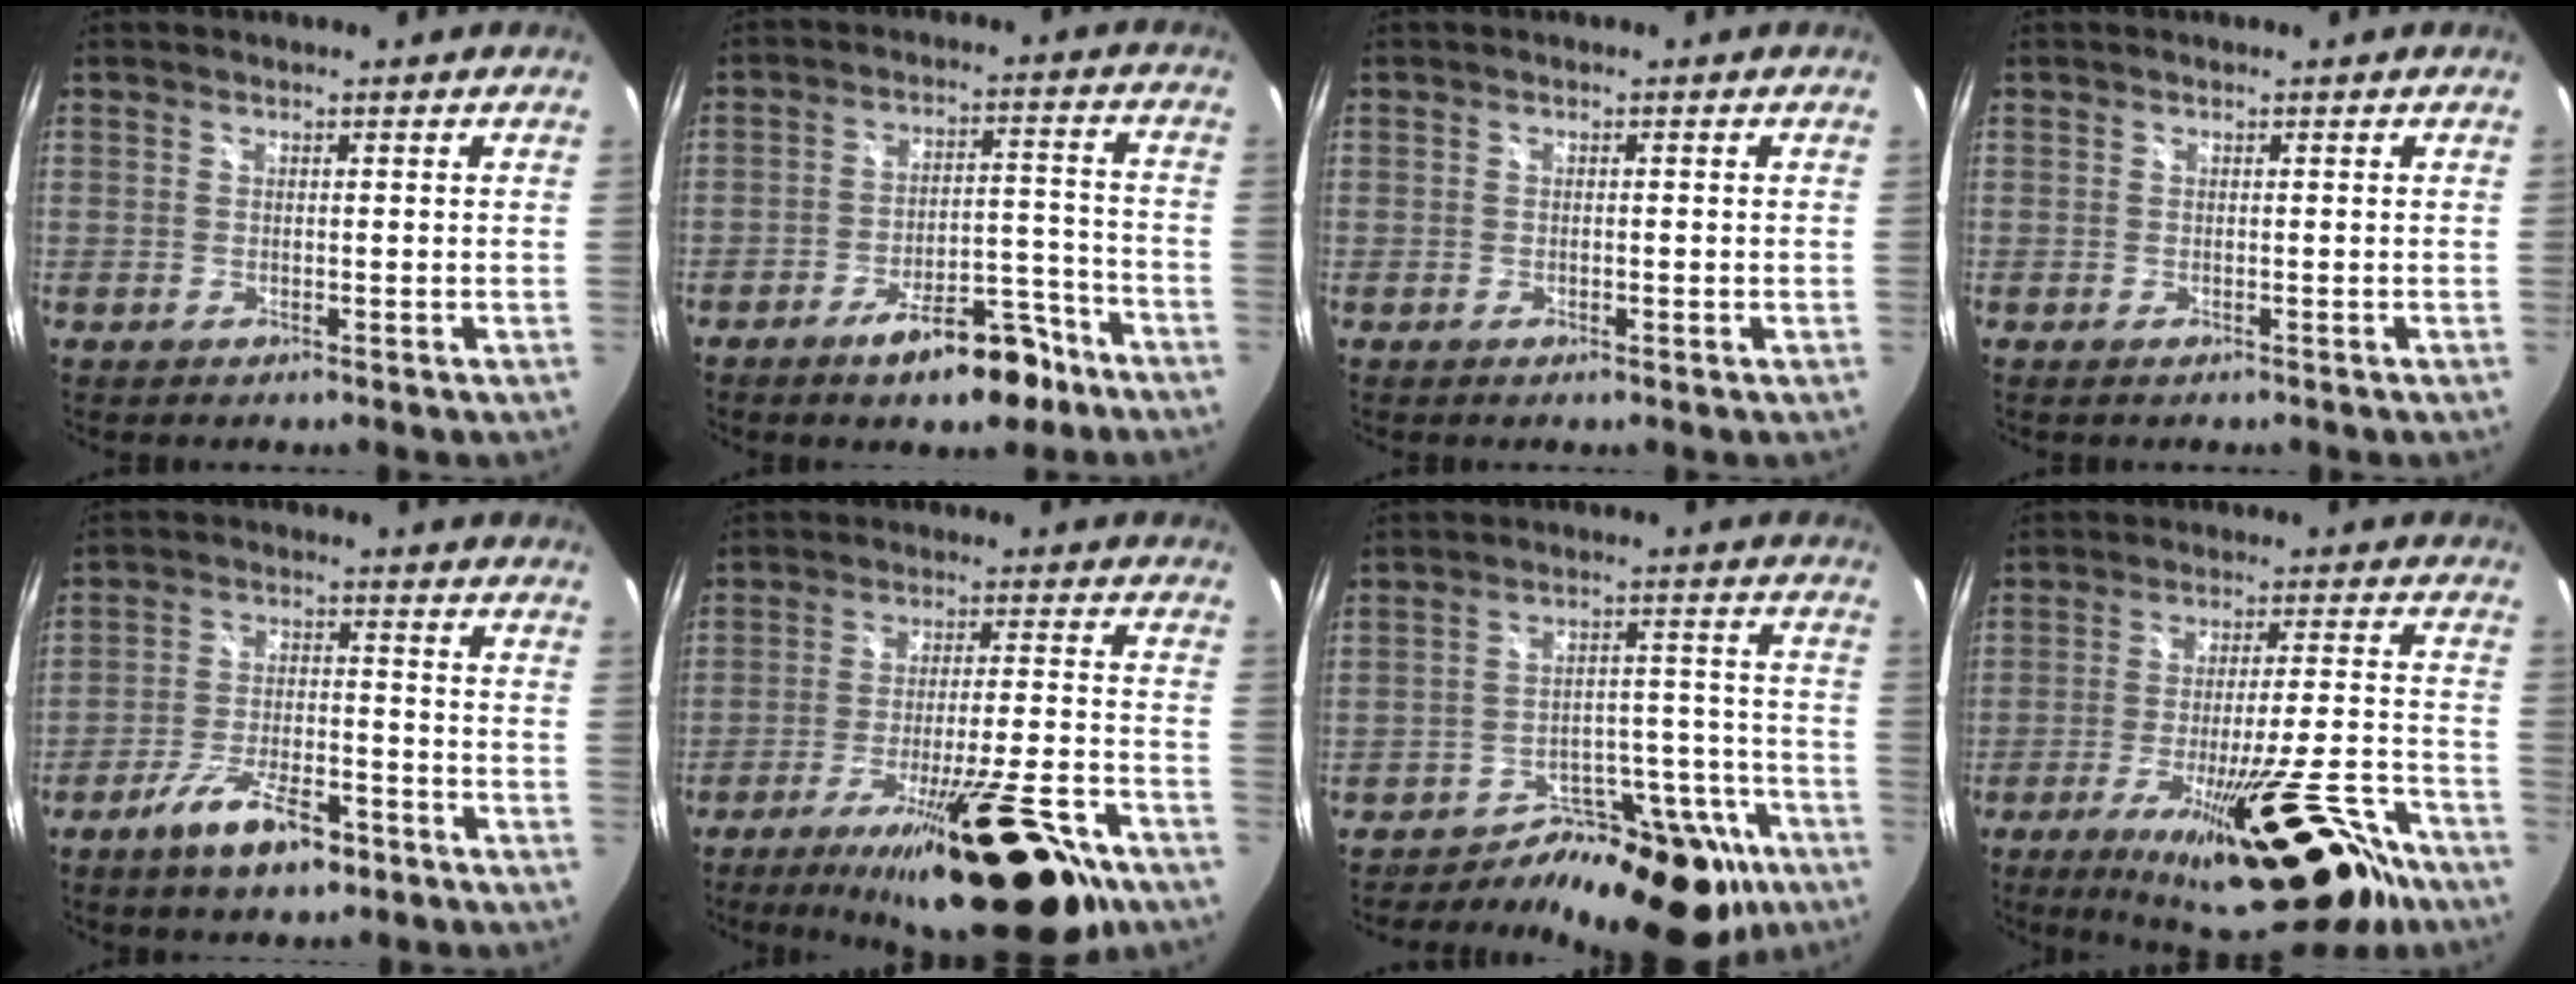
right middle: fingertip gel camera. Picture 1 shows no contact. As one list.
[{"total": 11.4, "force": [-8.0, 4.3, 7.0], "torque": [-0.113, 0.019, -0.111]}, {"total": 1.0, "force": [-0.2, 0.4, 0.9], "torque": [-0.012, 0.000, -0.005]}, {"total": 0.0}, {"total": 10.2, "force": [-6.7, 3.5, 6.8], "torque": [-0.140, -0.006, -0.112]}, {"total": 22.7, "force": [-16.3, 4.6, 15.1], "torque": [-0.241, -0.036, -0.237]}, {"total": 18.1, "force": [-13.8, 7.8, 8.6], "torque": [-0.089, 0.028, -0.184]}, {"total": 24.1, "force": [-17.0, 5.9, 16.0], "torque": [-0.247, -0.029, -0.237]}]